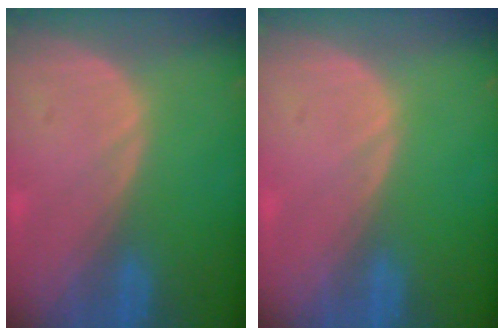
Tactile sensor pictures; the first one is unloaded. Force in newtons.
{"total": 0.0}